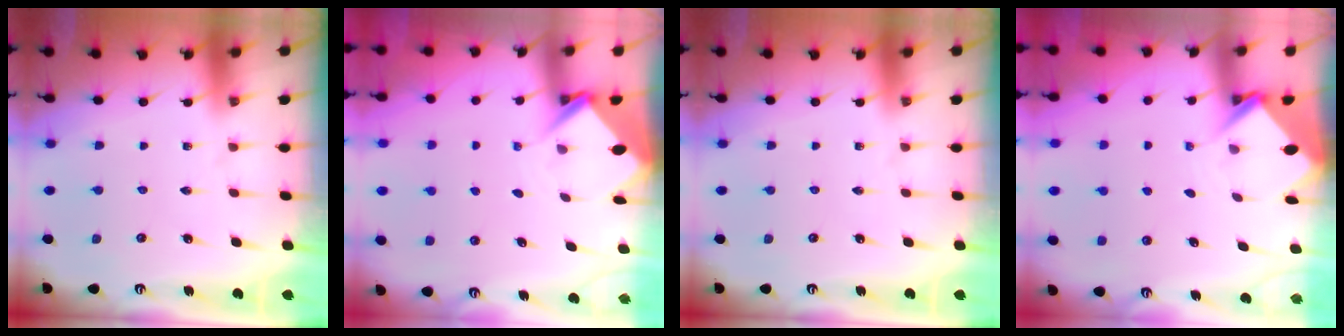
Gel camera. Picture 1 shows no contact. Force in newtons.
{"total": 3.8, "press": 3.8, "slide": 0.2}
{"total": 0.0}
{"total": 3.8, "press": 3.8, "slide": 0.2}